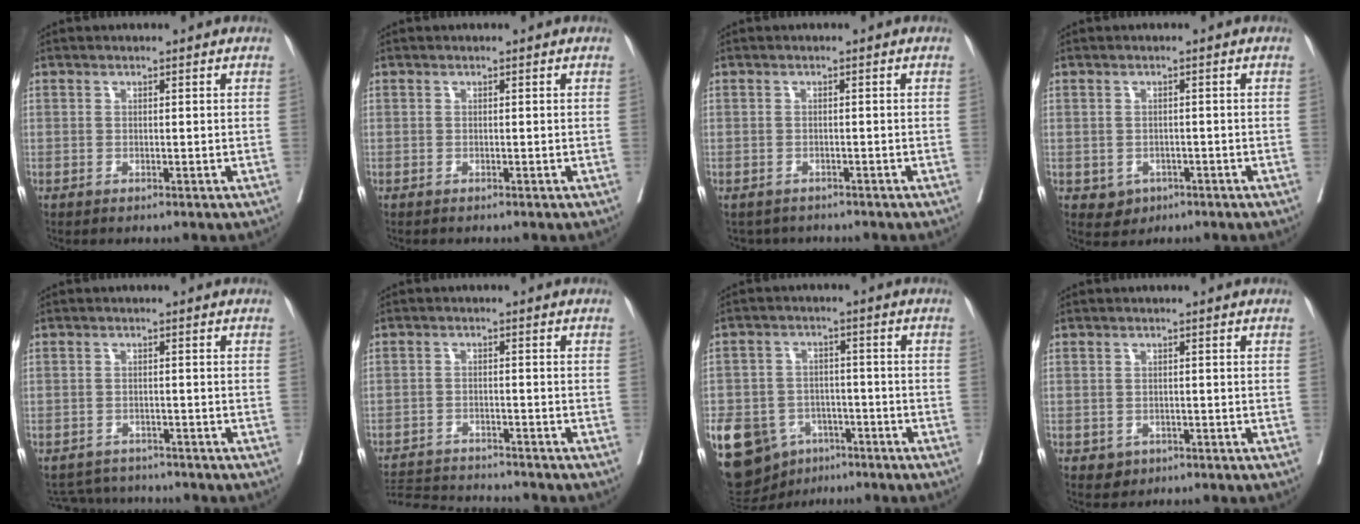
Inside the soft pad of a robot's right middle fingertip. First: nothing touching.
{"total": 1.0, "force": [-0.8, 0.0, 0.4], "torque": [-0.001, 0.002, -0.009]}
{"total": 4.3, "force": [-3.9, 1.6, 0.7], "torque": [-0.008, 0.003, -0.049]}
{"total": 3.3, "force": [-1.5, 2.8, 0.9], "torque": [-0.009, 0.004, -0.016]}
{"total": 5.9, "force": [-5.8, 1.0, 0.1], "torque": [0.002, 0.008, -0.084]}
{"total": 10.0, "force": [-9.8, 0.3, 2.1], "torque": [-0.034, 0.002, -0.153]}
{"total": 18.6, "force": [-9.3, 13.7, 8.5], "torque": [-0.216, 0.007, -0.136]}
{"total": 2.5, "force": [-1.4, 2.0, 0.6], "torque": [-0.007, 0.003, -0.017]}